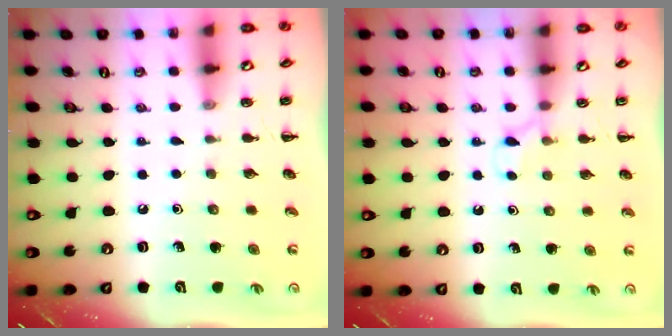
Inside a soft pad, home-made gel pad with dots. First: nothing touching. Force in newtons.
{"total": 3.6, "press": 3.3, "slide": 1.3}